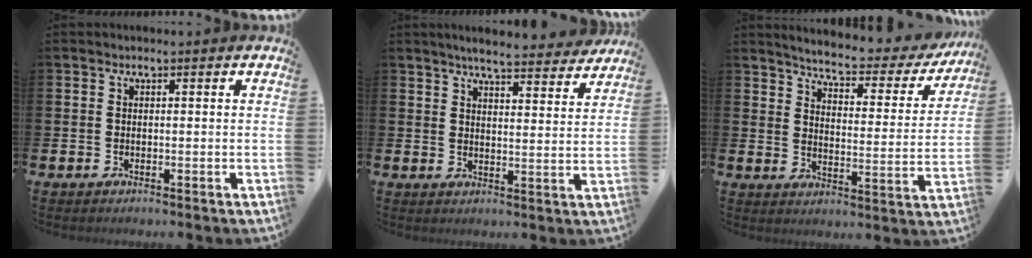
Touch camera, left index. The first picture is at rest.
{"total": 5.6, "force": [5.4, 0.3, 1.4], "torque": [-0.031, -0.034, 0.092]}
{"total": 5.3, "force": [4.9, 0.8, 1.8], "torque": [-0.053, -0.038, 0.076]}